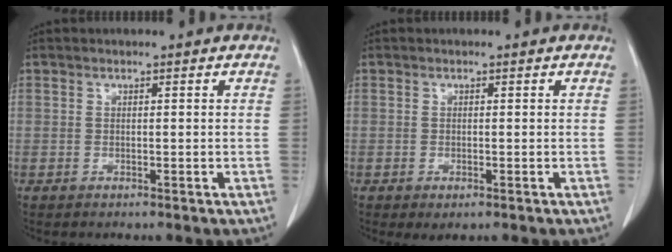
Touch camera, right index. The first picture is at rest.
{"total": 1.4, "force": [-0.6, 0.5, 1.2], "torque": [-0.017, -0.003, -0.002]}